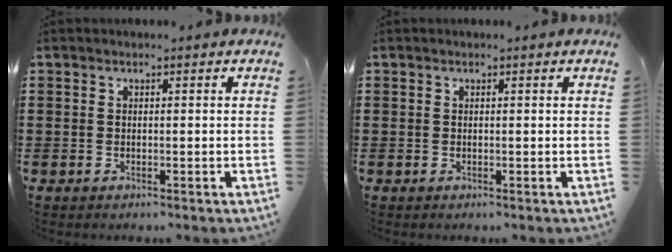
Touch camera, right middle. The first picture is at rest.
{"total": 0.0}